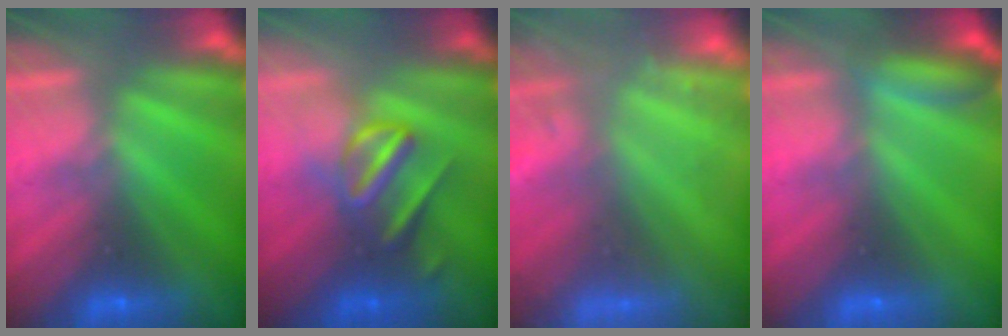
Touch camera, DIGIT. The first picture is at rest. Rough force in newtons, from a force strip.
{"total": 3.0}
{"total": 9.0}
{"total": 2.6}